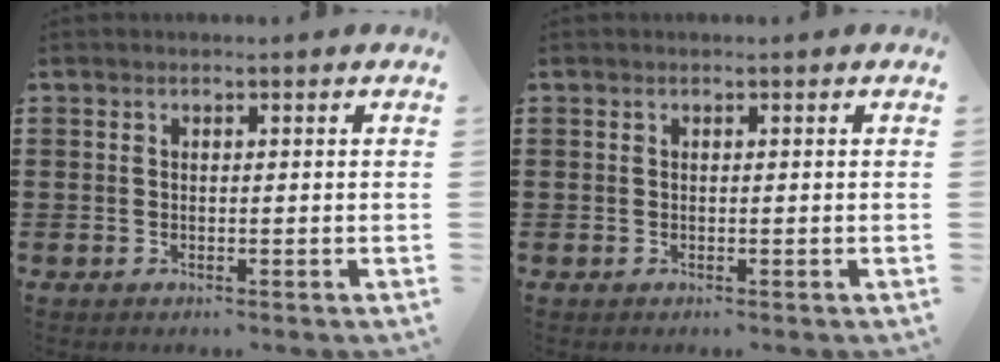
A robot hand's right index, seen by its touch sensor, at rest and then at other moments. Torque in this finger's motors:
{"motor_torque": [0.00, 0.00, 0.00, 0.00]}